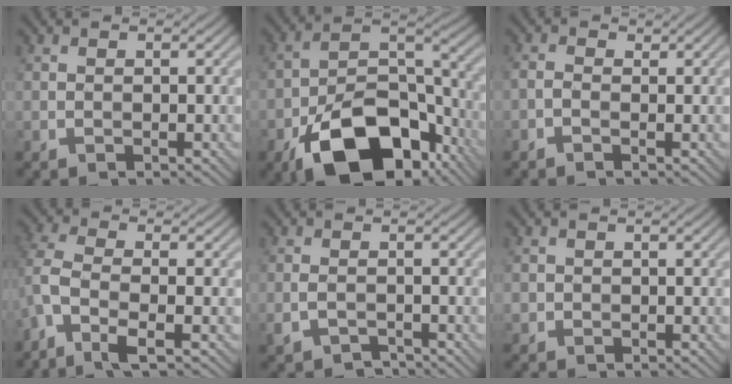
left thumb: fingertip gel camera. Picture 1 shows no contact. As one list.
[{"total": 16.6, "force": [-9.5, 8.7, 10.4], "torque": [-0.182, -0.024, -0.172]}, {"total": 1.2, "force": [-0.7, 0.6, 0.8], "torque": [-0.024, 0.003, -0.019]}, {"total": 5.8, "force": [-3.0, 1.7, 4.7], "torque": [-0.110, 0.002, -0.073]}, {"total": 2.7, "force": [-1.8, 1.2, 1.6], "torque": [-0.041, -0.005, -0.035]}, {"total": 0.9, "force": [-0.1, 0.9, 0.1], "torque": [0.000, -0.005, -0.005]}]